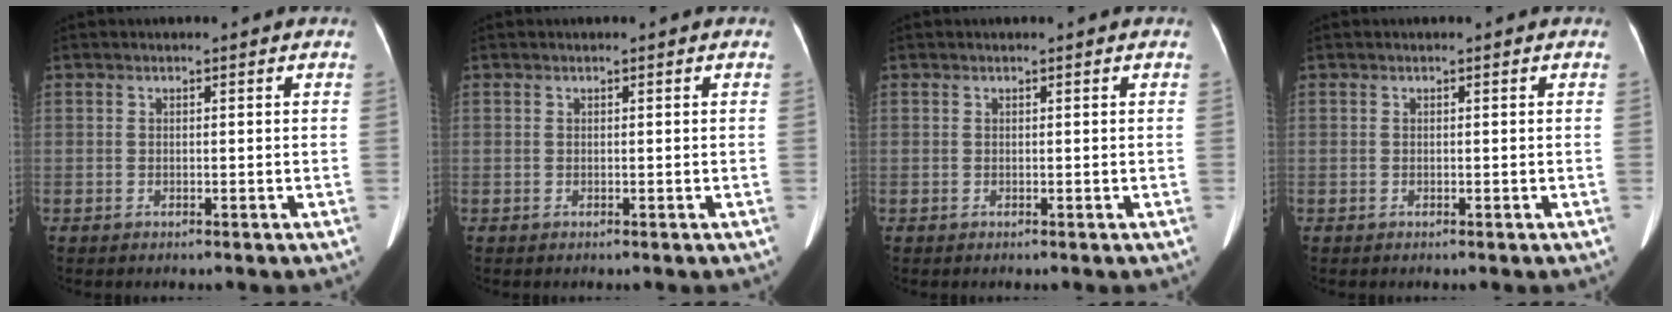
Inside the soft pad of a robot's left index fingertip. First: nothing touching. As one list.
[{"total": 0.0}, {"total": 0.0}, {"total": 0.0}]